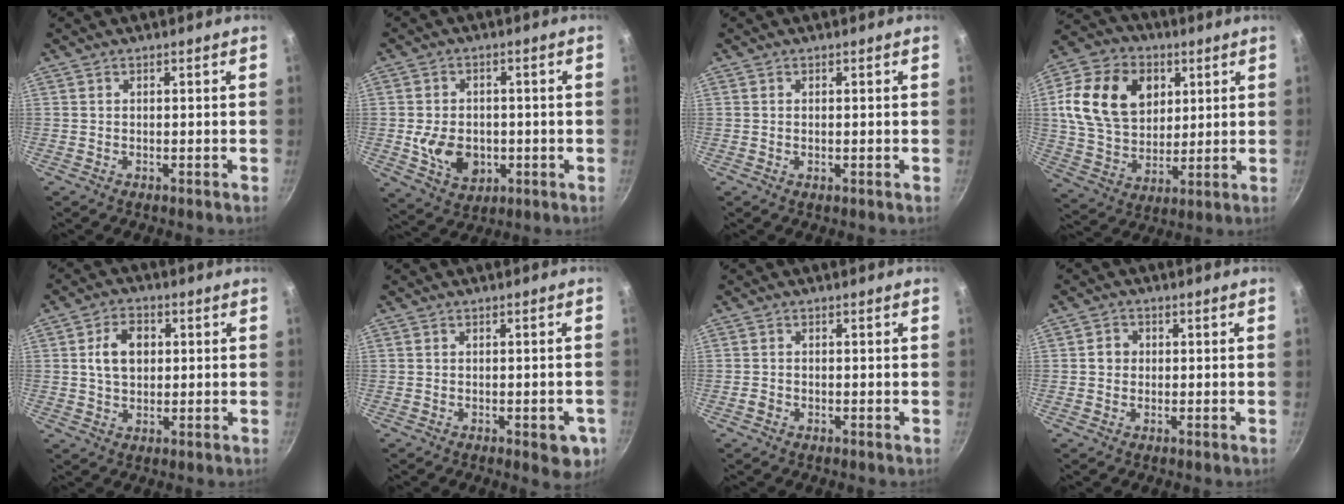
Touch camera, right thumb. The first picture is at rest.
{"total": 9.2, "force": [-1.4, 6.8, 6.0], "torque": [-0.087, -0.001, -0.015]}
{"total": 0.5, "force": [0.0, 0.1, 0.5], "torque": [-0.010, -0.001, -0.002]}
{"total": 19.5, "force": [5.4, 14.4, 12.1], "torque": [-0.200, -0.007, 0.094]}
{"total": 7.3, "force": [1.2, 5.3, 4.9], "torque": [-0.065, 0.006, 0.018]}
{"total": 5.6, "force": [-2.0, 2.4, 4.6], "torque": [-0.035, 0.004, -0.023]}
{"total": 0.9, "force": [-0.5, 0.6, 0.5], "torque": [-0.014, 0.002, -0.013]}
{"total": 2.5, "force": [0.0, 2.4, 1.0], "torque": [-0.002, 0.006, -0.004]}